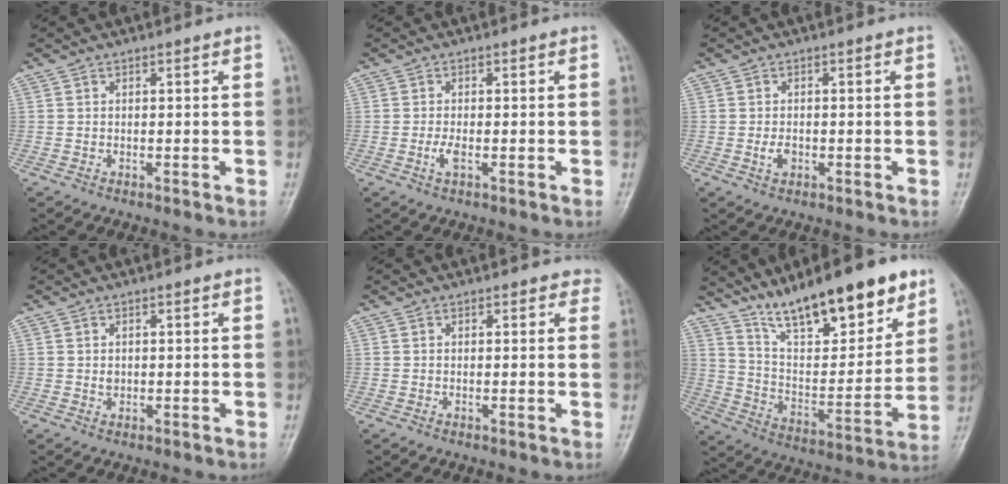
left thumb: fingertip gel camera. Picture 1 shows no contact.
{"total": 2.0, "force": [-0.6, 0.8, 1.8], "torque": [-0.040, -0.003, -0.014]}
{"total": 2.1, "force": [-0.6, 1.4, 1.4], "torque": [-0.024, 0.001, -0.011]}
{"total": 1.1, "force": [0.2, 0.9, 0.6], "torque": [-0.005, 0.000, 0.004]}
{"total": 2.1, "force": [1.6, 1.3, 0.5], "torque": [0.021, -0.004, 0.003]}
{"total": 21.6, "force": [15.1, 6.9, 13.8], "torque": [-0.175, -0.068, 0.256]}